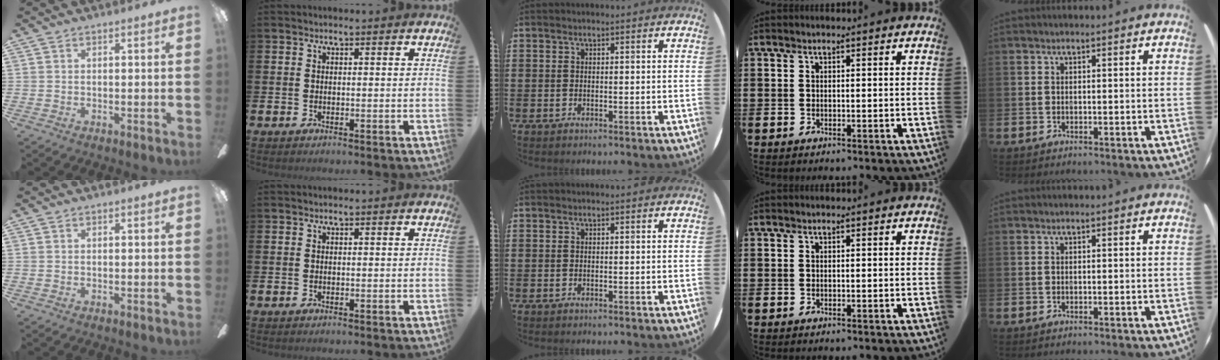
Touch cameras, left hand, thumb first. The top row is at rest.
{}